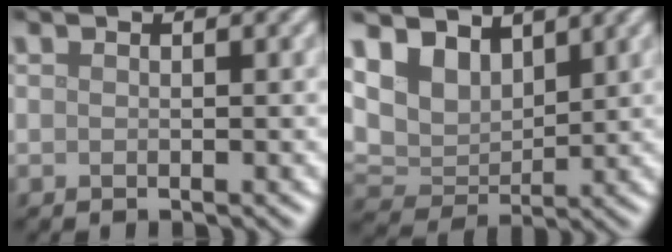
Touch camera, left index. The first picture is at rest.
{"total": 5.3, "force": [3.1, 3.6, 2.3], "torque": [-0.061, -0.005, 0.047]}